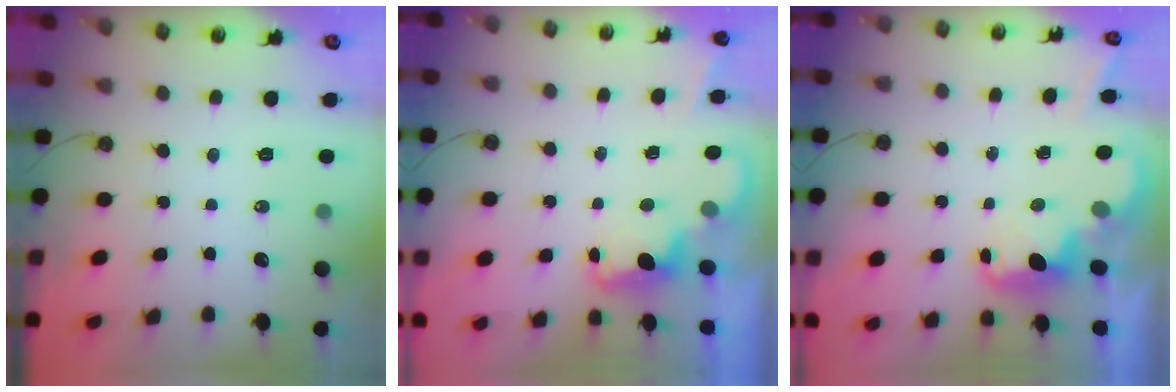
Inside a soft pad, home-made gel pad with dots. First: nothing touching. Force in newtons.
{"total": 2.4, "press": 2.4, "slide": 0.5}
{"total": 2.6, "press": 2.6, "slide": 0.5}